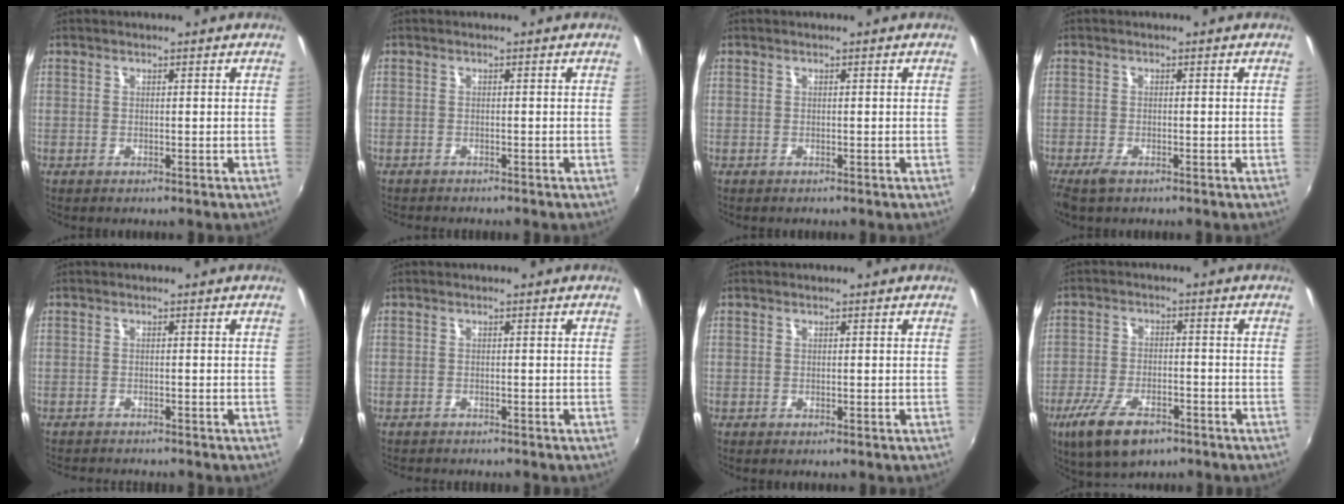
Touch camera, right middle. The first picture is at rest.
{"total": 1.9, "force": [-1.8, 0.2, 0.5], "torque": [-0.017, -0.012, -0.029]}
{"total": 0.0}
{"total": 2.7, "force": [-1.9, 0.9, 1.7], "torque": [-0.040, -0.010, -0.037]}
{"total": 3.6, "force": [-3.5, 0.4, 1.0], "torque": [-0.030, -0.015, -0.055]}
{"total": 2.4, "force": [-2.3, 0.3, 0.7], "torque": [-0.022, -0.014, -0.037]}
{"total": 0.0}
{"total": 11.2, "force": [-7.0, 4.5, 7.5], "torque": [-0.171, -0.027, -0.125]}